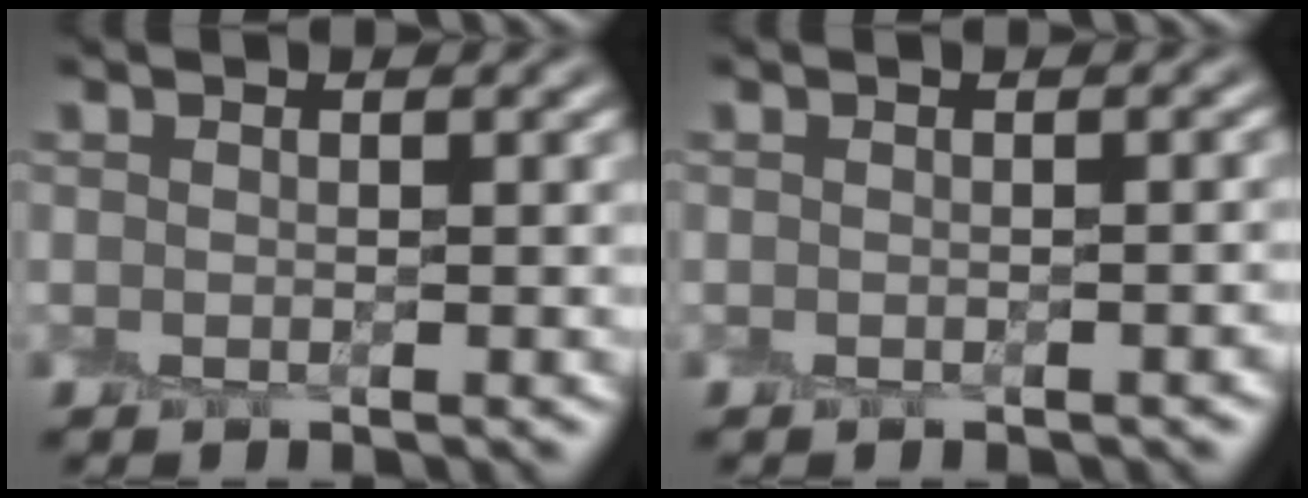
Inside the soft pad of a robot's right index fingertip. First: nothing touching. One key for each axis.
{"total": 1.1, "fx": -0.9, "fy": 0.3, "fz": 0.6, "tx": -0.004, "ty": -0.004, "tz": -0.012}